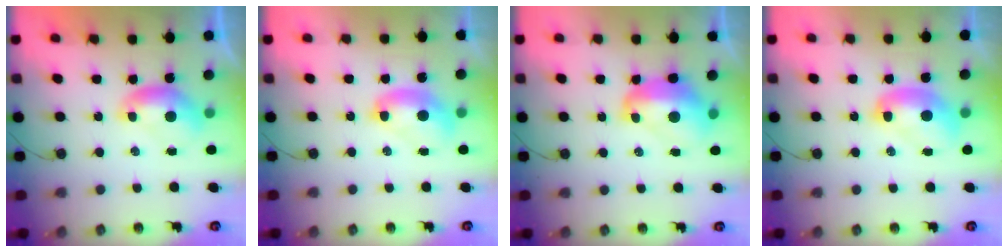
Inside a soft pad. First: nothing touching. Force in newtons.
{"total": 2.6, "press": 2.6, "slide": 0.1}
{"total": 5.0, "press": 4.9, "slide": 1.0}
{"total": 3.2, "press": 3.1, "slide": 0.6}